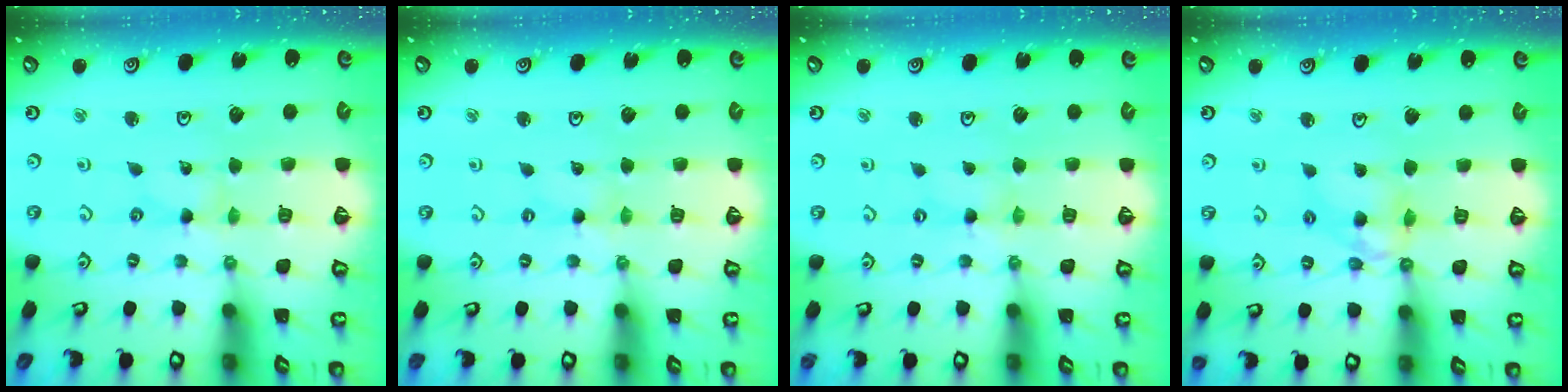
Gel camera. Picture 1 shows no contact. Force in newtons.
{"total": 0.0}
{"total": 0.7, "press": 0.7, "slide": 0.1}
{"total": 9.5, "press": 9.5, "slide": 0.7}